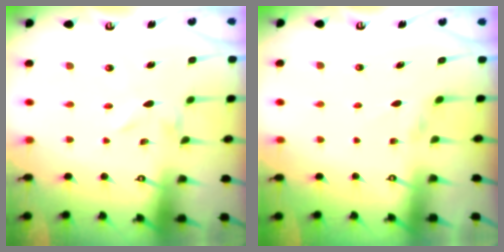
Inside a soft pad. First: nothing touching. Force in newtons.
{"total": 2.8, "press": 2.7, "slide": 0.5}